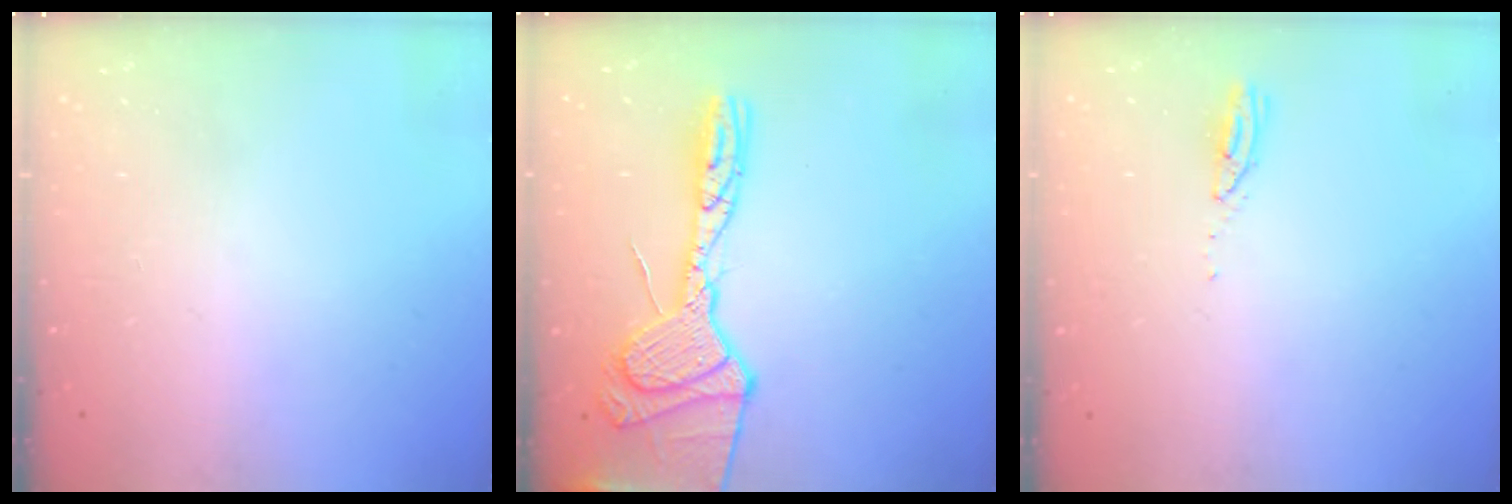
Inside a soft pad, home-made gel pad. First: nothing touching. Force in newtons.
{"total": 18.3, "press": 18.2, "slide": 1.9}
{"total": 3.0, "press": 2.9, "slide": 0.4}